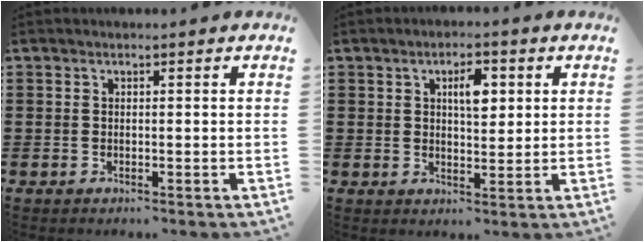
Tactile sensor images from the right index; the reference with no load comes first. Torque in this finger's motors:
{"motor_torque": [0.23, -0.22, 0.27, 0.10]}